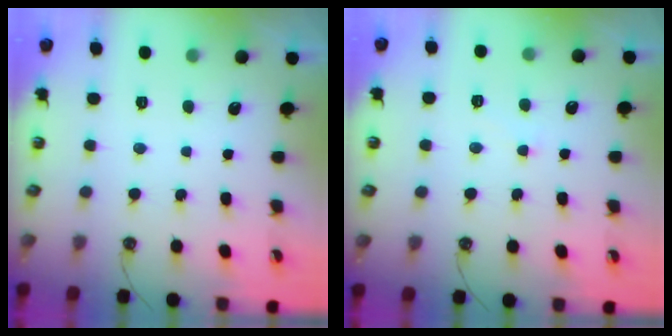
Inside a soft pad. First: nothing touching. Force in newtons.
{"total": 3.0, "press": 2.8, "slide": 0.8}